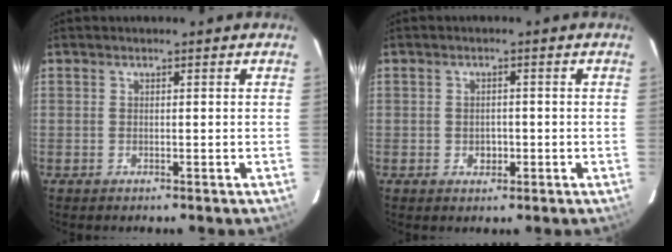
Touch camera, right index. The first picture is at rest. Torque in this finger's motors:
{"motor_torque": [-0.10, 0.04, -0.01, -0.01]}